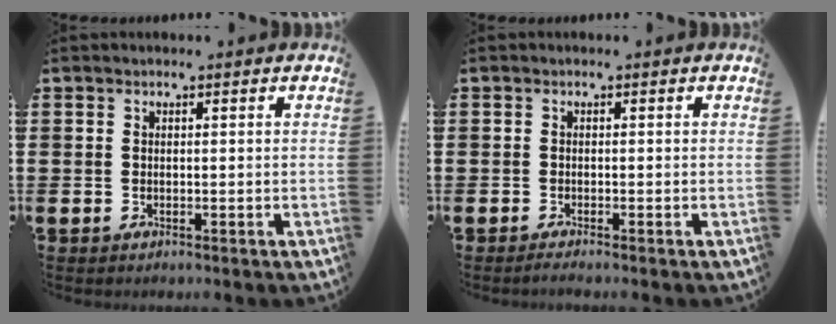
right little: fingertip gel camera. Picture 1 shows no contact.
{"total": 0.6, "force": [-0.4, 0.0, 0.4], "torque": [-0.007, -0.002, -0.009]}